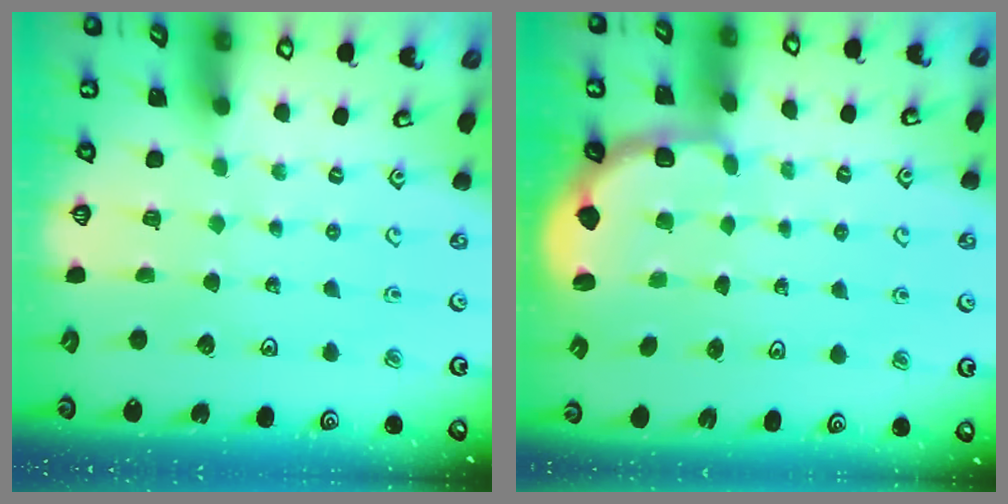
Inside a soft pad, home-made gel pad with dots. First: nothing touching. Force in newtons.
{"total": 2.7, "press": 2.1, "slide": 1.7}